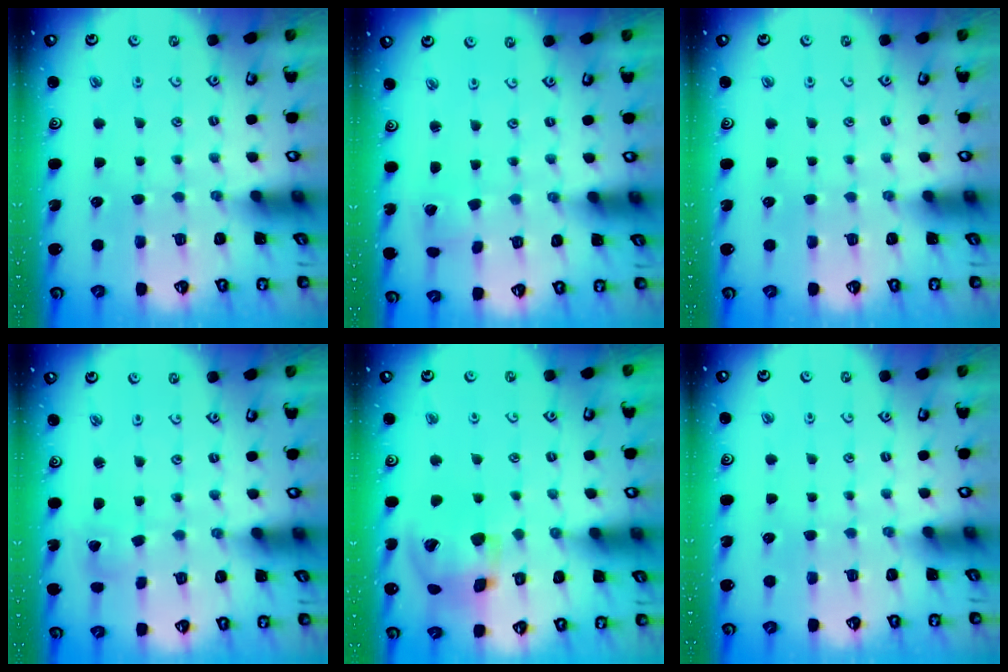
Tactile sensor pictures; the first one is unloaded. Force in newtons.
{"total": 1.9, "press": 1.9, "slide": 0.1}
{"total": 0.0}
{"total": 1.7, "press": 1.7, "slide": 0.1}
{"total": 16.4, "press": 16.3, "slide": 2.4}
{"total": 0.0}